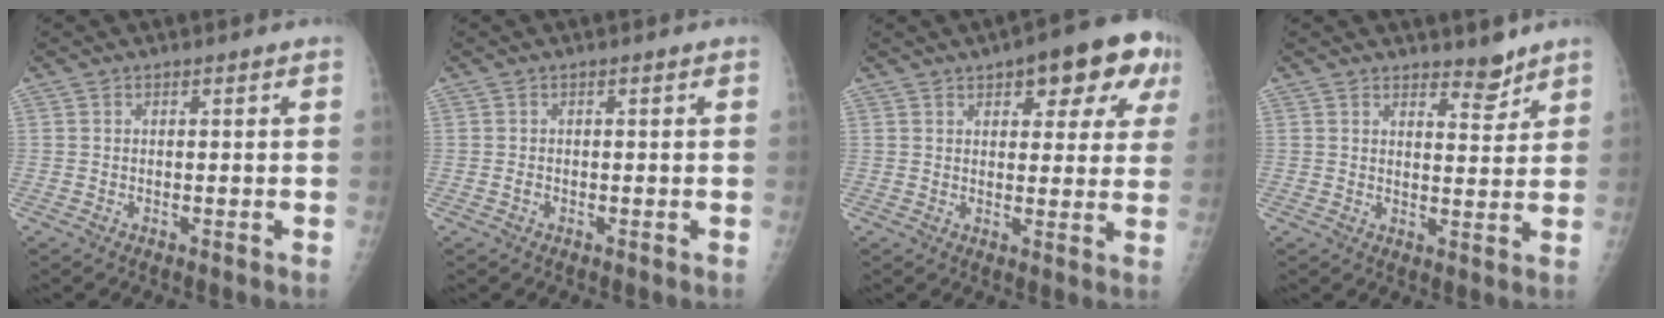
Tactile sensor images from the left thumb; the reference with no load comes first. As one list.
[{"total": 0.5, "force": [-0.3, 0.4, 0.2], "torque": [0.000, 0.001, -0.007]}, {"total": 13.0, "force": [6.2, 5.5, 10.0], "torque": [-0.082, -0.003, 0.071]}, {"total": 4.0, "force": [3.4, 1.4, 1.5], "torque": [-0.005, -0.029, 0.050]}]